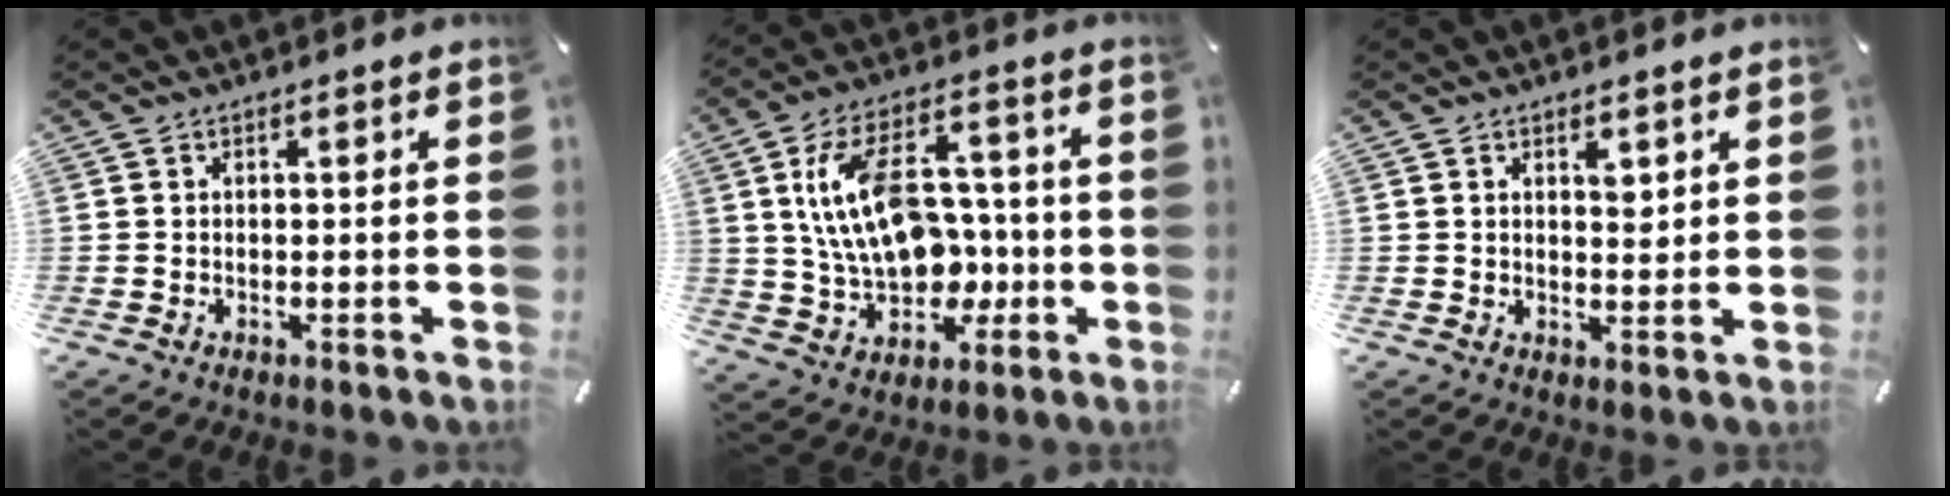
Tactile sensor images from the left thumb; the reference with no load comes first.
{"total": 18.8, "force": [1.7, 13.2, 13.2], "torque": [-0.237, 0.003, 0.036]}
{"total": 4.9, "force": [3.3, 1.4, 3.4], "torque": [-0.052, -0.024, 0.051]}